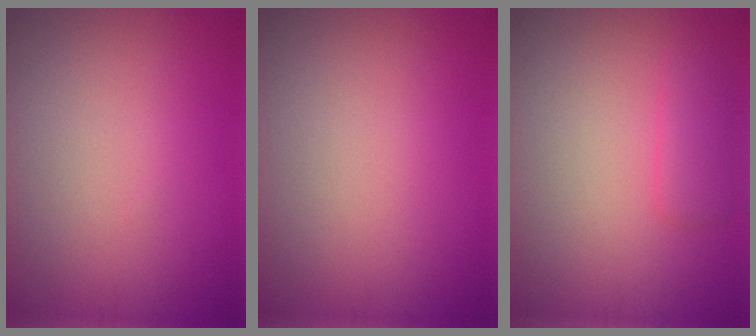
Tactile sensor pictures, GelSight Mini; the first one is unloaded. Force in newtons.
{"total": 0.0}
{"total": 1.8, "press": 1.8, "slide": 0.2}